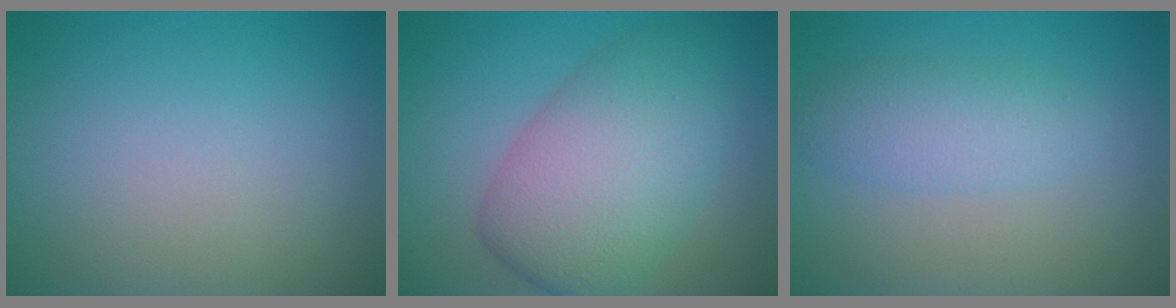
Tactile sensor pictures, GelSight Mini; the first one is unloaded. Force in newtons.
{"total": 8.4, "press": 8.4, "slide": 0.1}
{"total": 2.9, "press": 2.9, "slide": 0.1}